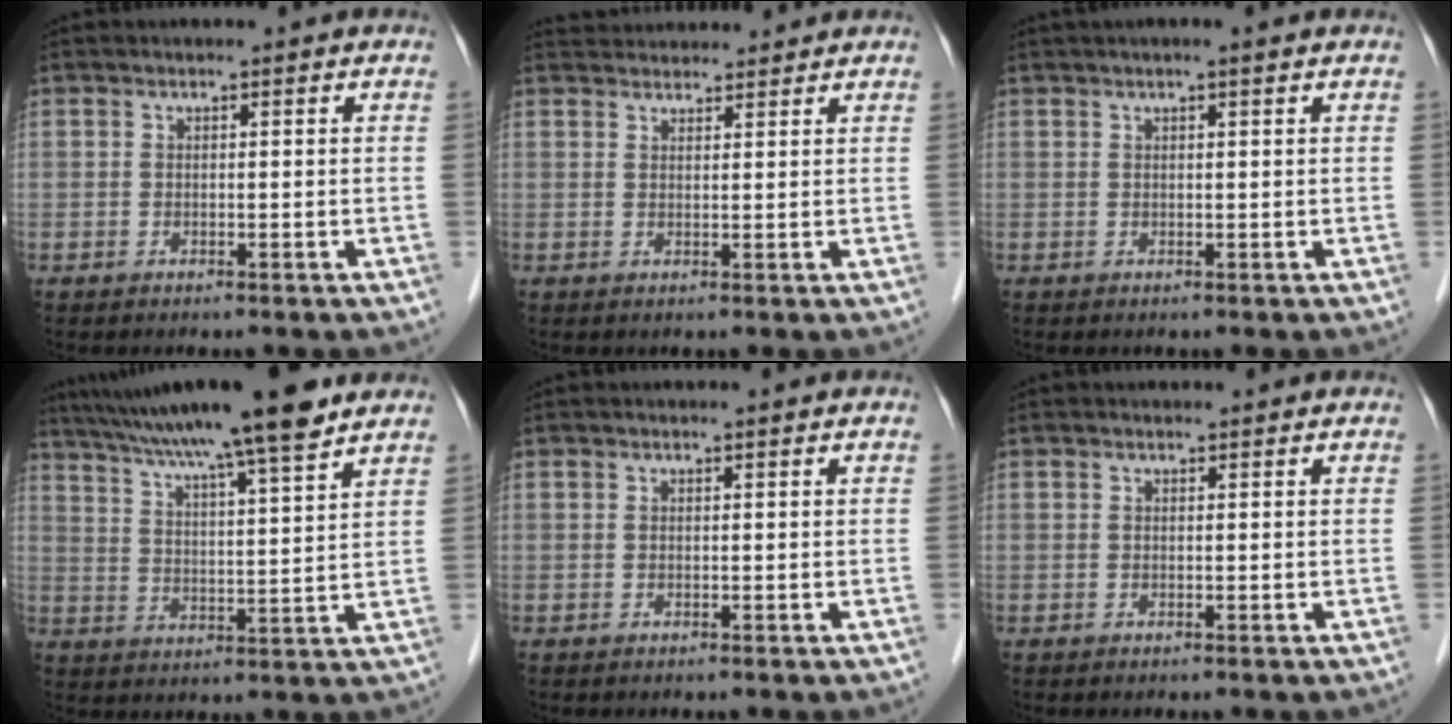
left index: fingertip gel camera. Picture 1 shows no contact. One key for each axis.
{"total": 6.0, "fx": 5.8, "fy": 0.9, "fz": 0.8, "tx": -0.012, "ty": 0.037, "tz": 0.084}
{"total": 2.2, "fx": 1.6, "fy": -0.2, "fz": 1.6, "tx": -0.023, "ty": 0.016, "tz": 0.027}
{"total": 17.3, "fx": 14.0, "fy": -0.2, "fz": 10.2, "tx": -0.173, "ty": 0.025, "tz": 0.217}
{"total": 0.0}
{"total": 0.6, "fx": 0.6, "fy": 0.0, "fz": 0.1, "tx": -0.004, "ty": 0.004, "tz": 0.006}